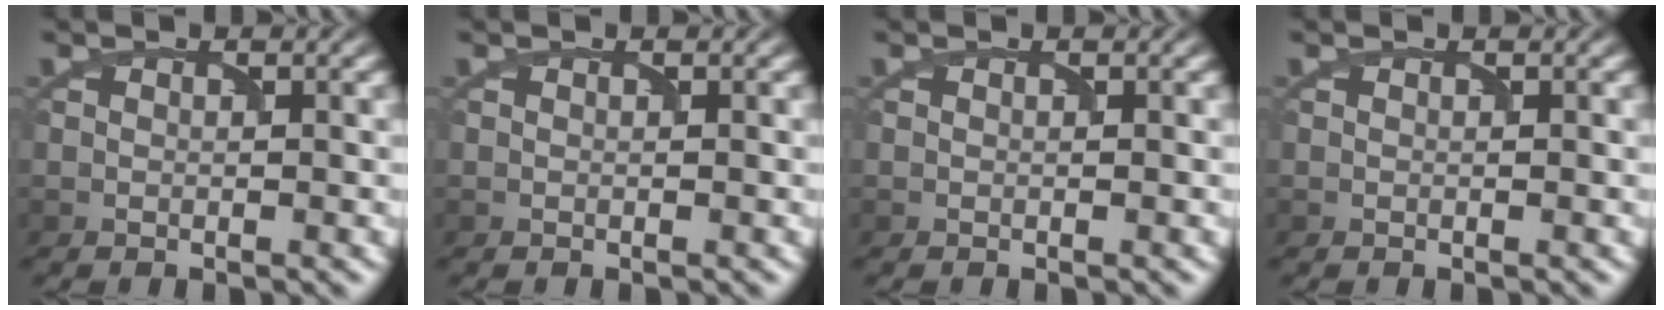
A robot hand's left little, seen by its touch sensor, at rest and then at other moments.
{"total": 0.0}
{"total": 0.0}
{"total": 0.0}